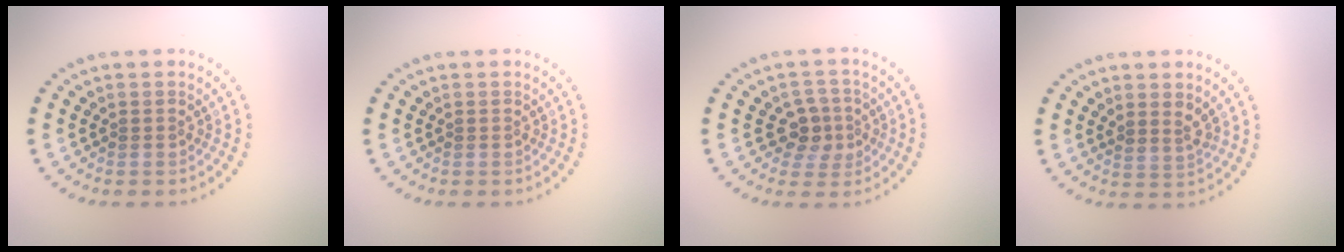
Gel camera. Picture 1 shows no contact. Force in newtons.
{"total": 0.0}
{"total": 2.7, "press": 2.5, "slide": 1.1}
{"total": 1.6, "press": 1.2, "slide": 1.0}